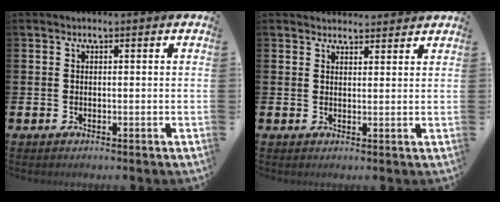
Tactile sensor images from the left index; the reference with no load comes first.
{"total": 2.6, "force": [2.5, 0.6, -0.2], "torque": [0.006, -0.013, 0.045]}